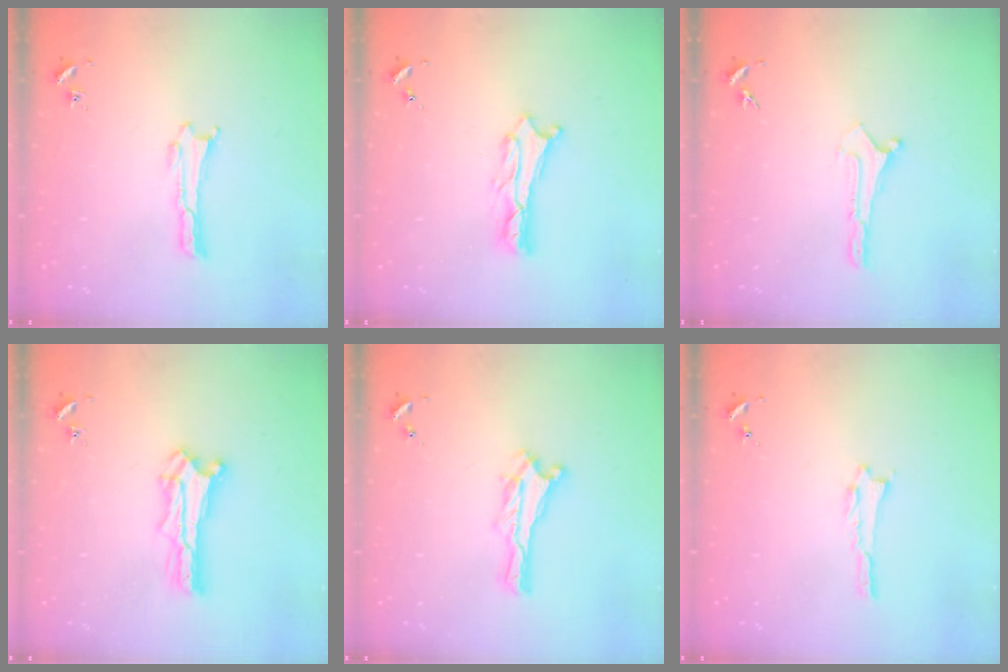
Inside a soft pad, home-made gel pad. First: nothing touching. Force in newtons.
{"total": 2.0, "press": 2.0, "slide": 0.2}
{"total": 0.0}
{"total": 1.4, "press": 1.4, "slide": 0.2}
{"total": 0.0}
{"total": 0.0}